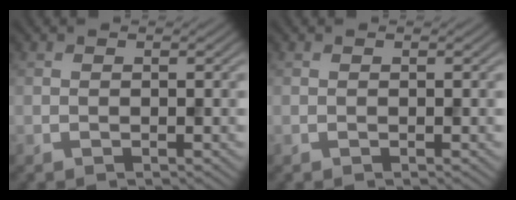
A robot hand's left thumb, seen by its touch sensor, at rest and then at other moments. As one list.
[{"total": 0.0}]